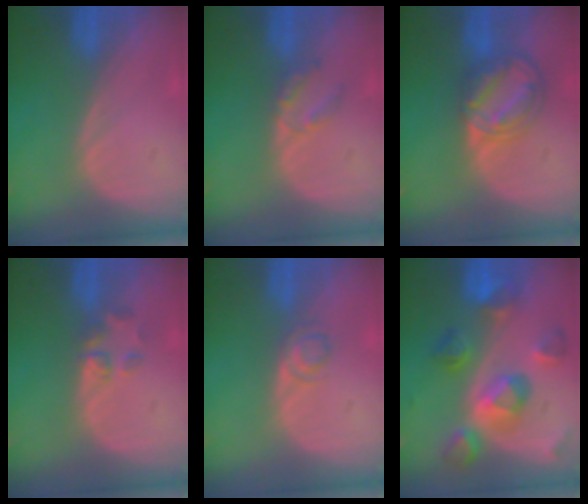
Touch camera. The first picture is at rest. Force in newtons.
{"total": 2.8, "press": 2.8, "slide": 0.3}
{"total": 8.1, "press": 6.9, "slide": 4.4}
{"total": 2.6, "press": 2.4, "slide": 0.9}
{"total": 2.2, "press": 2.2, "slide": 0.2}
{"total": 10.4, "press": 9.3, "slide": 4.7}